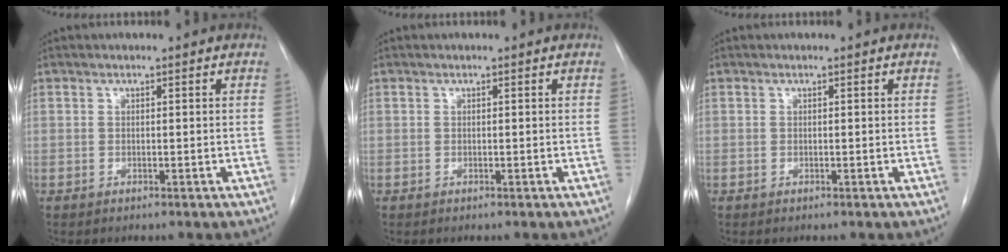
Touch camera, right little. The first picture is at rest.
{"total": 0.0}
{"total": 0.0}